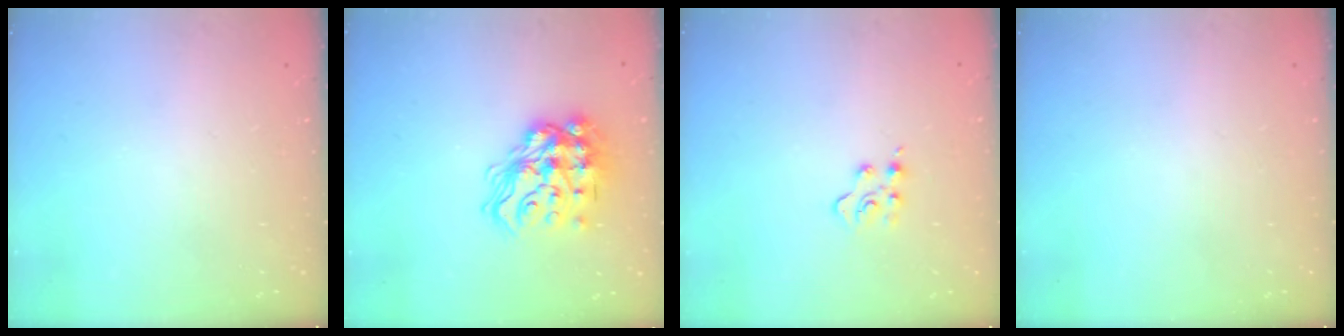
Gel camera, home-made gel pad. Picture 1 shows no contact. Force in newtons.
{"total": 17.2, "press": 17.1, "slide": 1.7}
{"total": 4.0, "press": 4.0, "slide": 0.4}
{"total": 0.0}